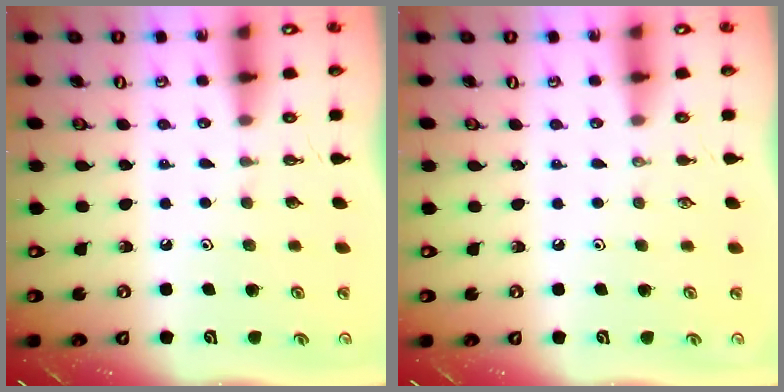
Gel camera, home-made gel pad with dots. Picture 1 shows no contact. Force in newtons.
{"total": 0.0}